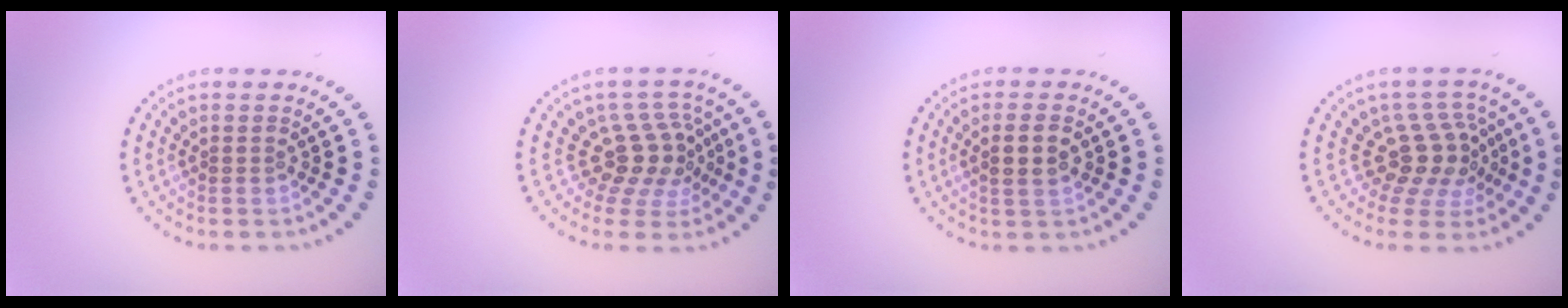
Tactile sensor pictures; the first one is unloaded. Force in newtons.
{"total": 4.1, "press": 3.0, "slide": 2.8}
{"total": 2.3, "press": 2.2, "slide": 0.6}
{"total": 4.1, "press": 3.0, "slide": 2.8}